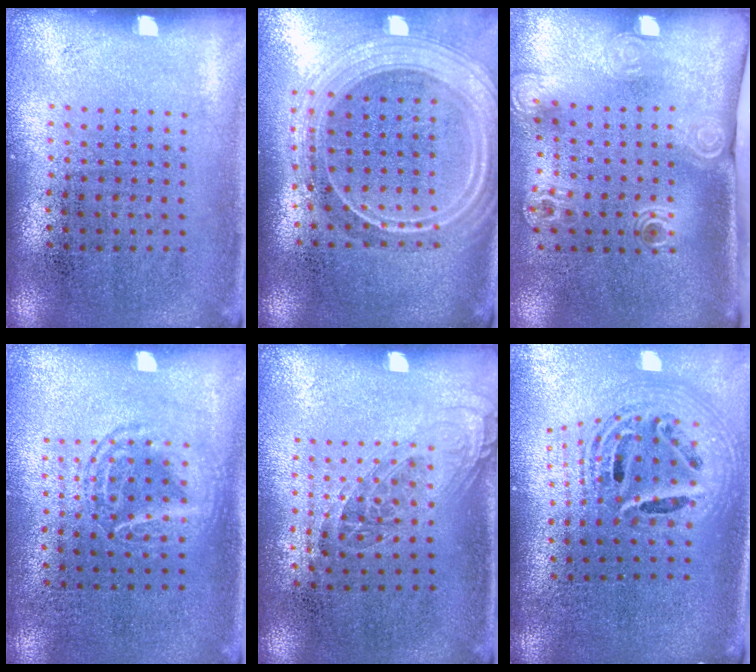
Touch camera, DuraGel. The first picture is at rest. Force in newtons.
{"total": 2.6, "press": 2.2, "slide": 1.4}
{"total": 2.1, "press": 1.5, "slide": 1.5}
{"total": 1.3, "press": 1.2, "slide": 0.5}
{"total": 1.2, "press": 0.9, "slide": 0.7}
{"total": 2.5, "press": 1.8, "slide": 1.7}